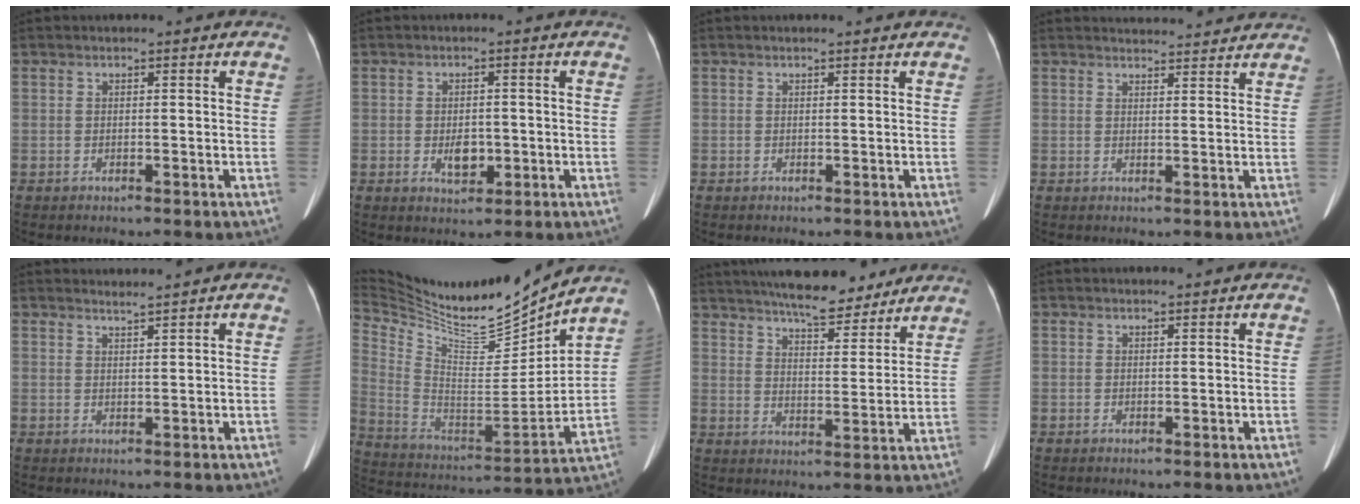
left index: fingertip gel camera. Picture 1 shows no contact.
{"total": 3.2, "force": [-0.7, 1.9, 2.5], "torque": [-0.044, -0.001, -0.003]}
{"total": 1.2, "force": [1.1, 0.4, 0.3], "torque": [-0.010, 0.019, 0.012]}
{"total": 8.1, "force": [7.9, 1.0, 1.4], "torque": [-0.015, 0.017, 0.087]}
{"total": 1.5, "force": [1.3, -0.6, -0.1], "torque": [-0.009, -0.004, 0.029]}
{"total": 21.9, "force": [20.3, 1.7, 8.1], "torque": [-0.167, -0.052, 0.348]}
{"total": 16.0, "force": [14.0, 3.4, 6.9], "torque": [-0.108, 0.012, 0.206]}
{"total": 1.1, "force": [1.0, 0.2, 0.4], "torque": [-0.008, 0.011, 0.017]}